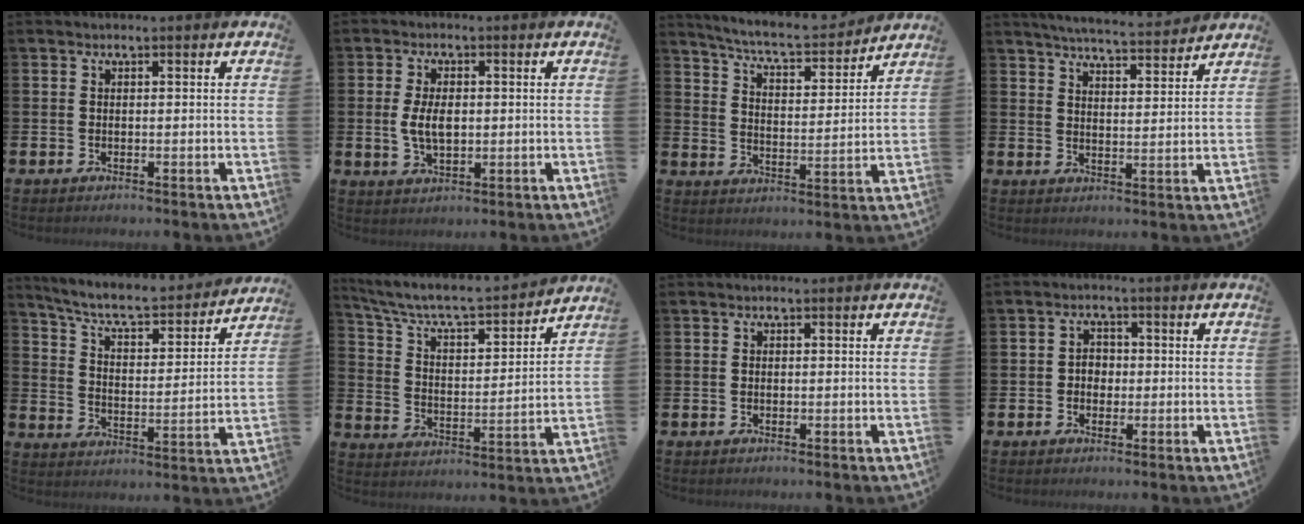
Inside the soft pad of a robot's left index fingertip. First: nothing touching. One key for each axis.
{"total": 4.9, "fx": 0.3, "fy": 2.7, "fz": 4.1, "tx": -0.075, "ty": 0.001, "tz": -0.002}
{"total": 7.0, "fx": 6.6, "fy": 0.7, "fz": 2.0, "tx": -0.062, "ty": -0.050, "tz": 0.111}
{"total": 5.5, "fx": 5.4, "fy": 0.0, "fz": 1.0, "tx": -0.031, "ty": -0.036, "tz": 0.094}
{"total": 7.2, "fx": 6.5, "fy": 1.4, "fz": 2.6, "tx": -0.078, "ty": -0.049, "tz": 0.107}
{"total": 7.3, "fx": 6.6, "fy": 1.5, "fz": 2.8, "tx": -0.088, "ty": -0.046, "tz": 0.109}
{"total": 0.0}
{"total": 2.4, "fx": -0.3, "fy": 2.0, "fz": 1.3, "tx": -0.015, "ty": 0.003, "tz": -0.011}